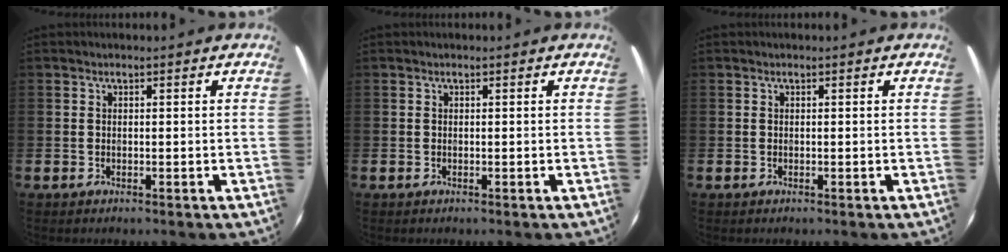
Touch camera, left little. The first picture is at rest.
{"total": 0.0}
{"total": 0.0}